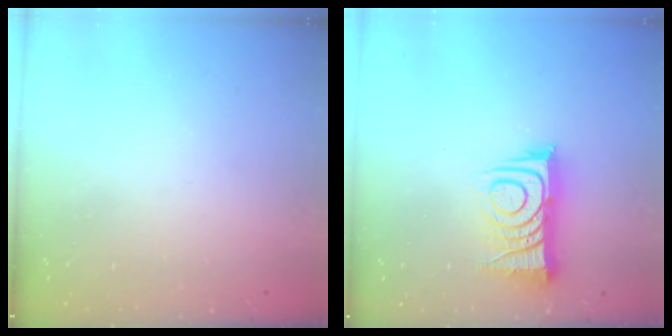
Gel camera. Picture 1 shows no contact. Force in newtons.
{"total": 12.6, "press": 12.6, "slide": 0.9}